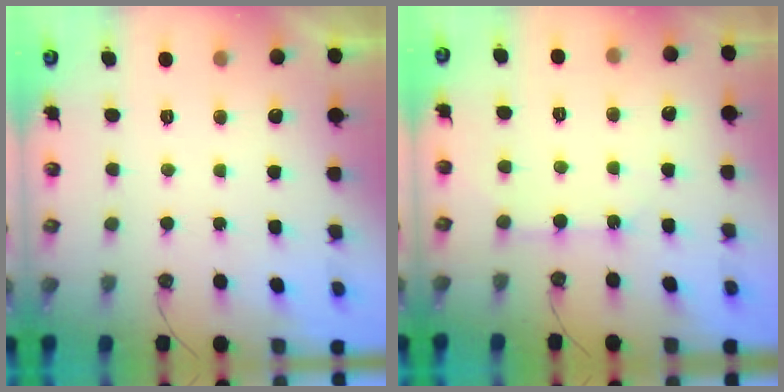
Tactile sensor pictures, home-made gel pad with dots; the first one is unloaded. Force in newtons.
{"total": 4.9, "press": 4.9, "slide": 0.4}